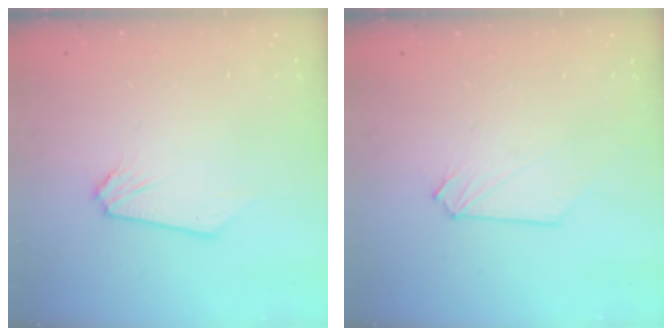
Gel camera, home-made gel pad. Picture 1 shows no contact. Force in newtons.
{"total": 0.0}